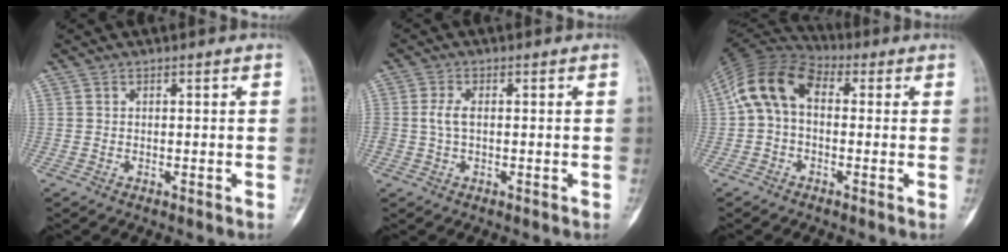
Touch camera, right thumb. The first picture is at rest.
{"total": 2.7, "force": [0.0, 1.4, 2.4], "torque": [-0.058, 0.005, -0.001]}
{"total": 11.2, "force": [0.8, 7.4, 8.4], "torque": [-0.154, 0.035, -0.001]}